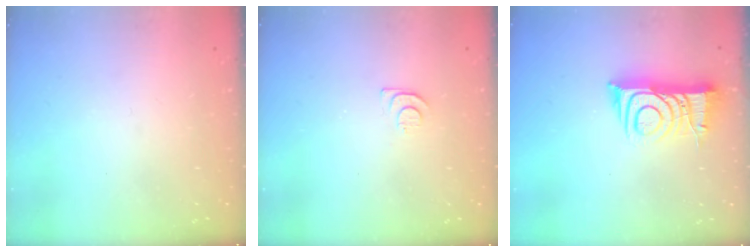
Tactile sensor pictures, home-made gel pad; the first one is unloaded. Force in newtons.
{"total": 4.0, "press": 4.0, "slide": 0.7}
{"total": 10.3, "press": 10.3, "slide": 1.1}